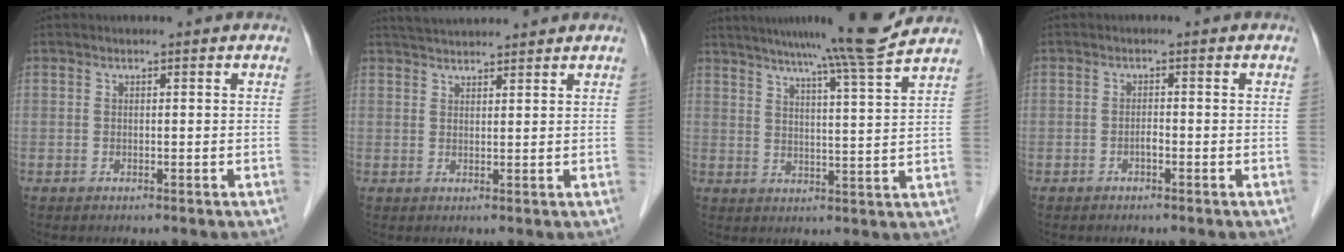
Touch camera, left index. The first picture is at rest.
{"total": 6.4, "force": [6.1, 0.5, 2.0], "torque": [-0.036, 0.037, 0.094]}
{"total": 12.6, "force": [11.0, -2.0, 6.0], "torque": [-0.099, -0.013, 0.151]}
{"total": 0.9, "force": [-0.5, 0.2, 0.7], "torque": [-0.012, 0.002, -0.010]}